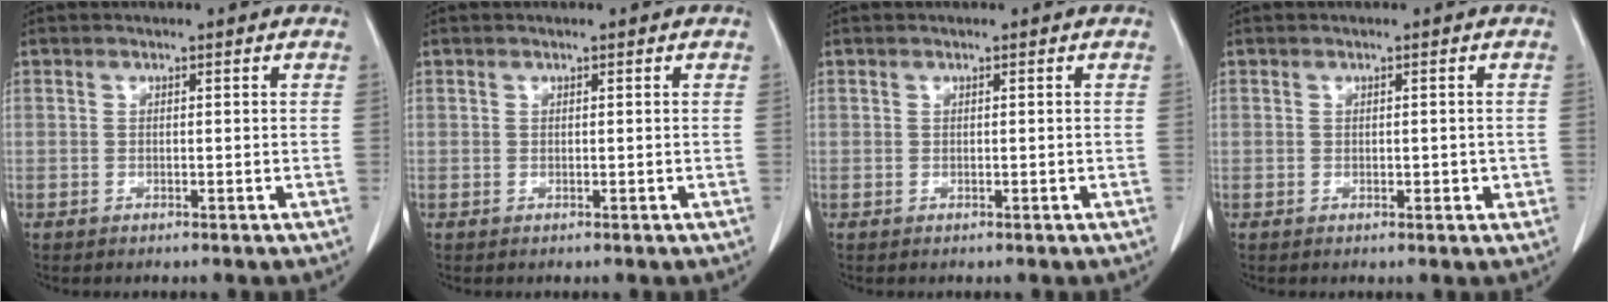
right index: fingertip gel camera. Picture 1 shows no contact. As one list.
[{"total": 0.0}, {"total": 0.0}, {"total": 1.5, "force": [-0.3, 0.9, 1.2], "torque": [-0.013, 0.002, 0.001]}]